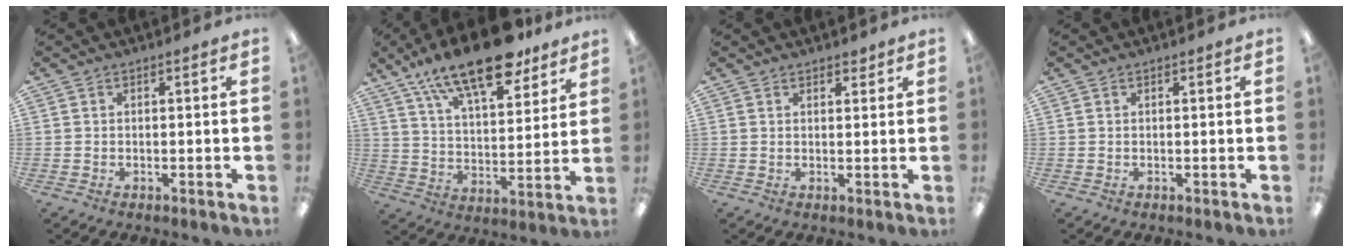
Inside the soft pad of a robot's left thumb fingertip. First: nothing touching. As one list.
[{"total": 19.1, "force": [14.1, 6.8, 10.9], "torque": [-0.180, -0.076, 0.240]}, {"total": 1.8, "force": [1.5, 0.8, 0.4], "torque": [0.001, -0.004, 0.027]}, {"total": 0.0}]